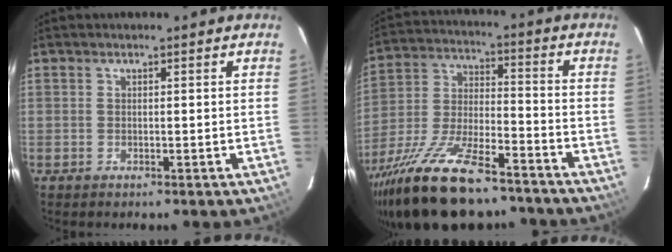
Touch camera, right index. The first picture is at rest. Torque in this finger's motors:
{"motor_torque": [1.78, -0.36, 1.06, 0.21]}